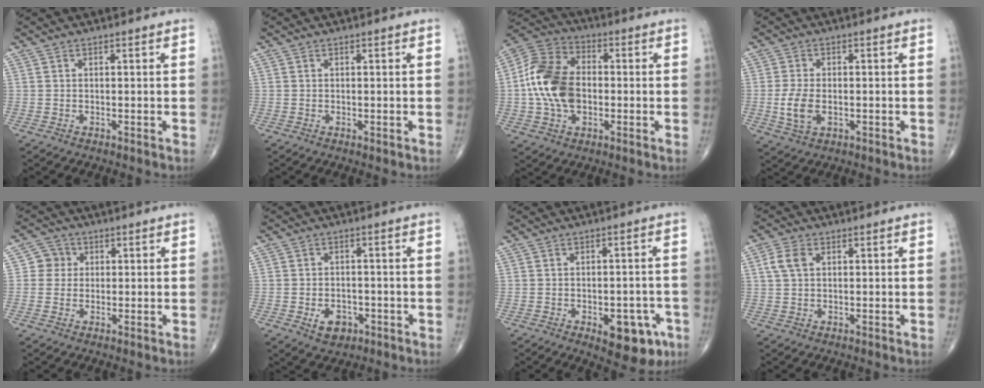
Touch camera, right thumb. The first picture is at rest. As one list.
[{"total": 0.0}, {"total": 15.2, "force": [-1.0, 10.1, 11.3], "torque": [-0.215, 0.025, -0.023]}, {"total": 5.6, "force": [-0.9, 3.3, 4.4], "torque": [-0.093, -0.003, -0.014]}, {"total": 3.8, "force": [0.6, 3.7, 0.6], "torque": [0.018, 0.006, 0.000]}, {"total": 5.2, "force": [-1.9, 3.8, 3.0], "torque": [-0.030, 0.009, -0.021]}, {"total": 9.7, "force": [-4.4, 4.9, 7.2], "torque": [-0.063, 0.022, -0.046]}, {"total": 3.9, "force": [1.1, 2.6, 2.7], "torque": [-0.061, 0.007, 0.021]}]